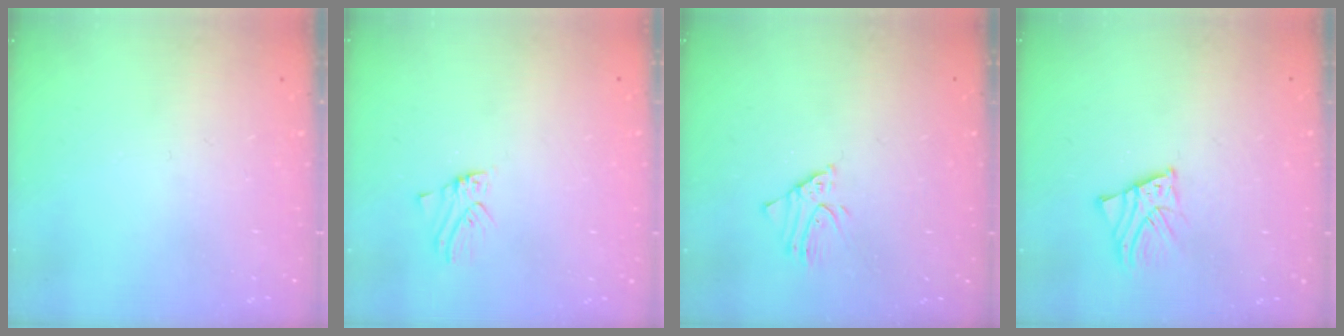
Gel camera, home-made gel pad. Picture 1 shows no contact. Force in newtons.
{"total": 0.0}
{"total": 2.2, "press": 2.2, "slide": 0.1}
{"total": 2.9, "press": 2.9, "slide": 0.2}